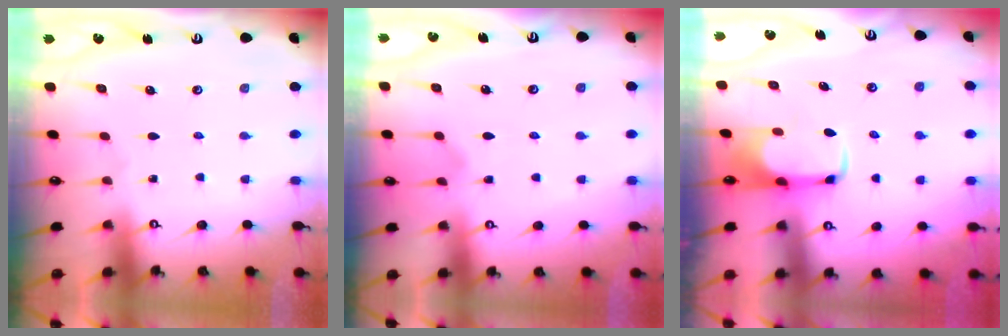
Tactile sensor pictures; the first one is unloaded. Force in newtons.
{"total": 0.7, "press": 0.4, "slide": 0.6}
{"total": 2.0, "press": 2.0, "slide": 0.4}